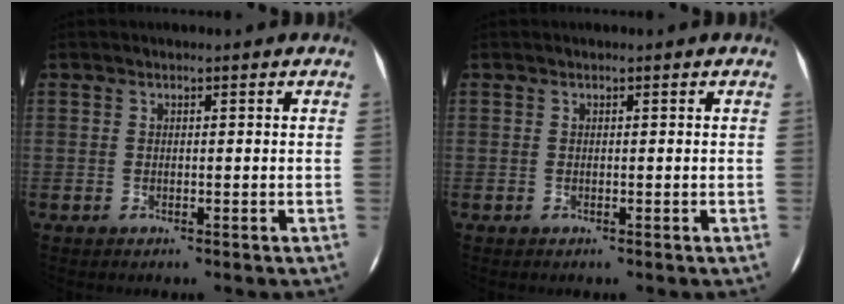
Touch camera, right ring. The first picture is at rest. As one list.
[{"total": 0.0}]